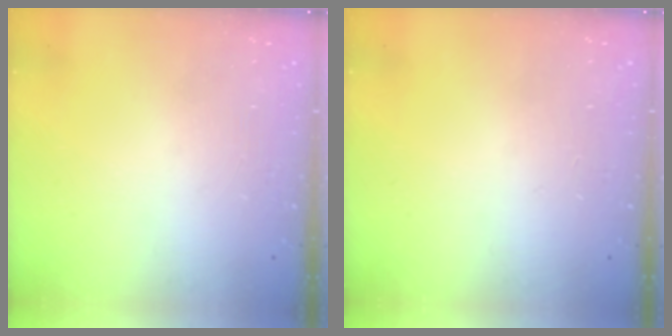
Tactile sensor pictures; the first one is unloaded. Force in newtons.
{"total": 0.0}